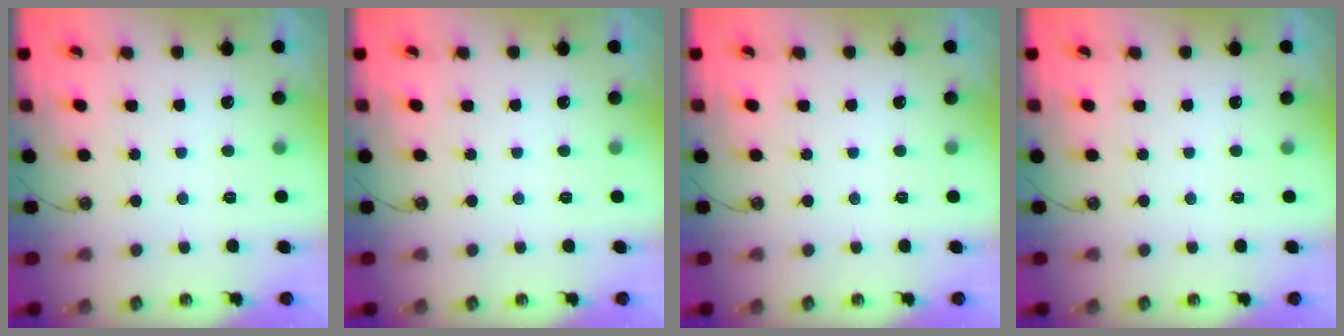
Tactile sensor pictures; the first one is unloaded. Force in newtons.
{"total": 0.0}
{"total": 0.0}
{"total": 0.0}